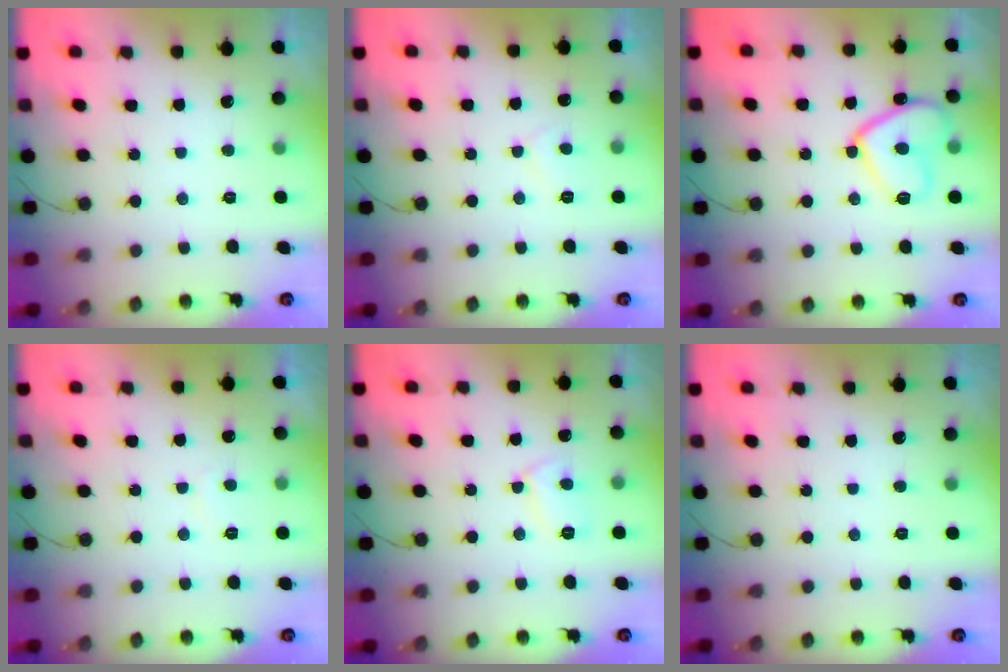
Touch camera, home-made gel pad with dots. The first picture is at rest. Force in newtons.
{"total": 4.9, "press": 4.9, "slide": 0.6}
{"total": 12.5, "press": 12.4, "slide": 1.4}
{"total": 1.3, "press": 1.2, "slide": 0.5}
{"total": 6.2, "press": 6.2, "slide": 0.5}
{"total": 0.0}